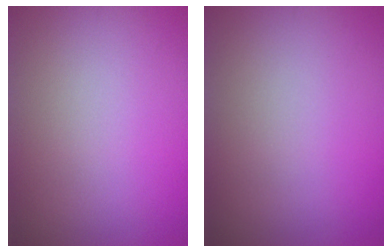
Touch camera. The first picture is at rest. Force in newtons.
{"total": 0.0}